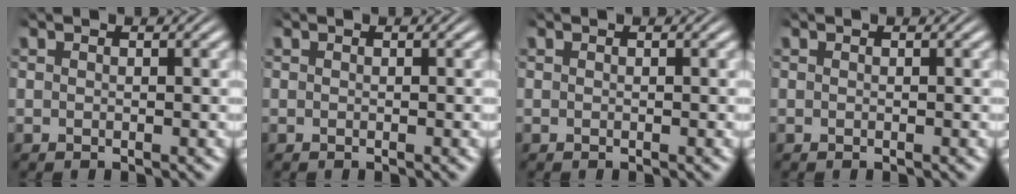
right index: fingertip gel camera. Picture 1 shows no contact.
{"total": 0.0}
{"total": 0.0}
{"total": 0.0}